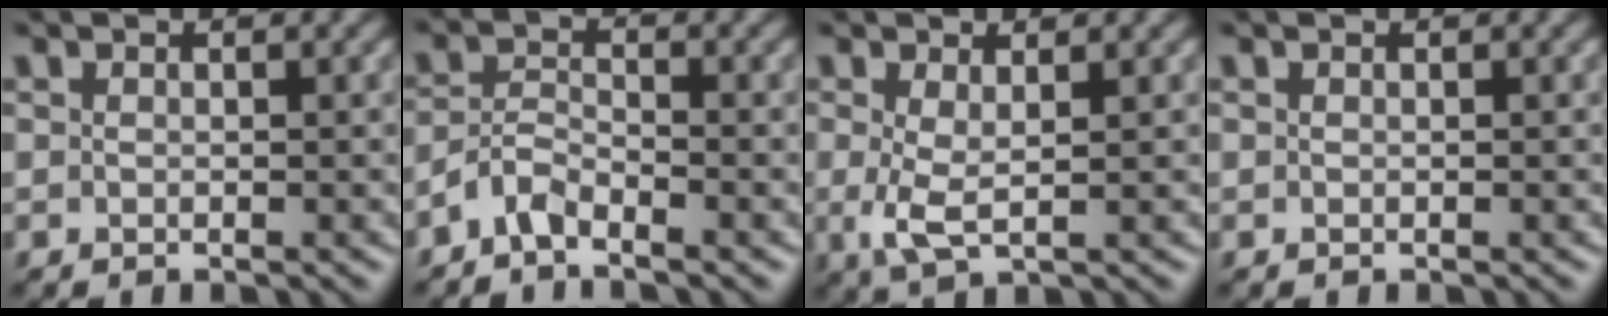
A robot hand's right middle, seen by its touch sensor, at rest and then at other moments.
{"total": 2.4, "force": [-1.9, 0.7, 1.2], "torque": [-0.026, 0.006, -0.046]}
{"total": 2.6, "force": [0.3, 0.8, 2.4], "torque": [-0.056, -0.005, 0.005]}
{"total": 0.0}